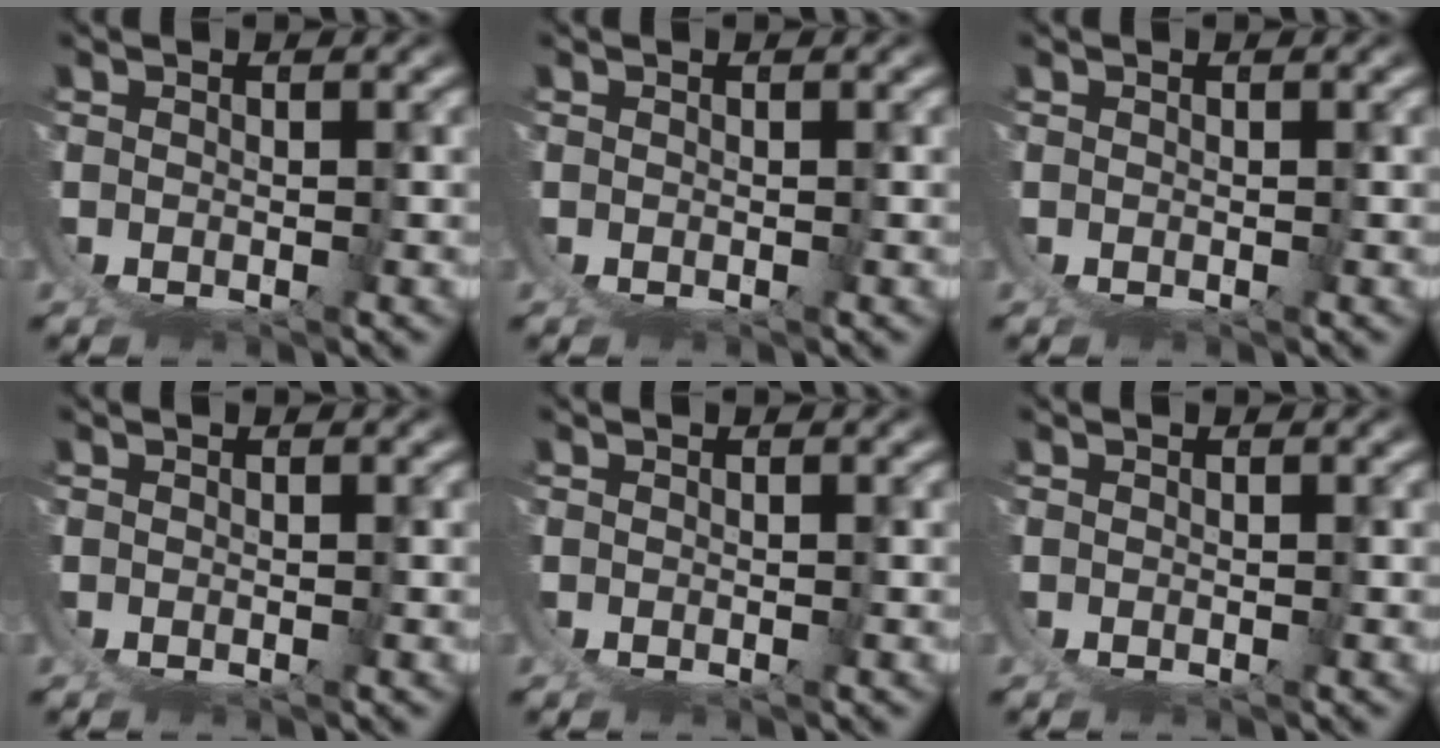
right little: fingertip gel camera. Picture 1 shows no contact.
{"total": 0.0}
{"total": 0.0}
{"total": 0.0}
{"total": 0.0}
{"total": 0.0}